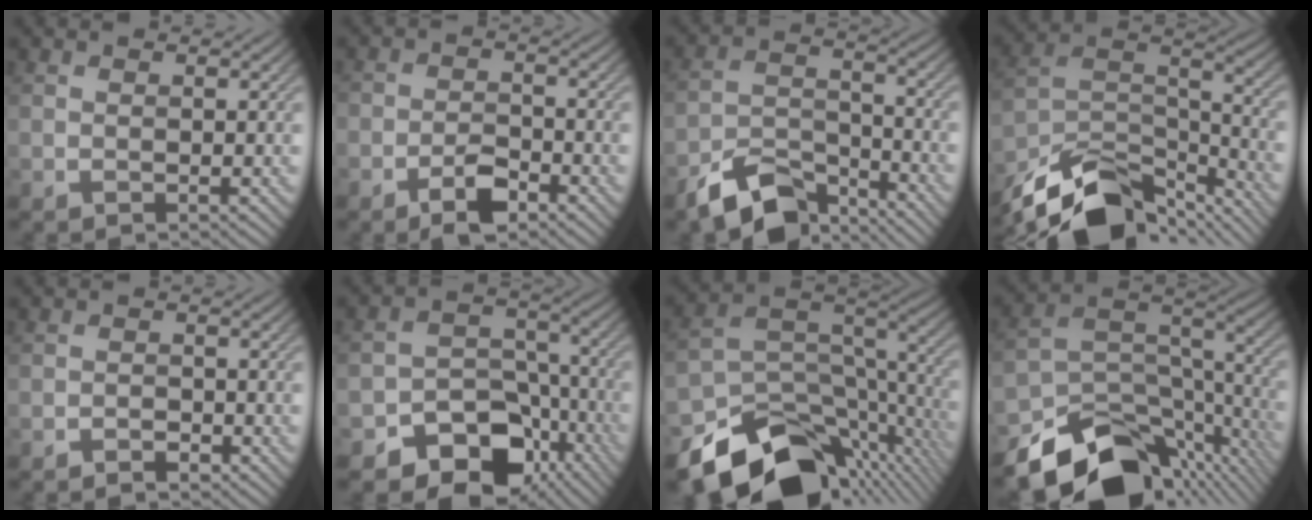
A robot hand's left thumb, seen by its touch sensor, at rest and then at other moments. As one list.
[{"total": 4.1, "force": [-2.7, 1.9, 2.3], "torque": [-0.037, 0.001, -0.054]}, {"total": 9.8, "force": [-7.5, 4.3, 4.6], "torque": [-0.087, -0.013, -0.142]}, {"total": 15.2, "force": [-11.6, 6.4, 7.6], "torque": [-0.182, -0.017, -0.189]}, {"total": 1.4, "force": [-1.2, 0.6, 0.4], "torque": [-0.005, 0.001, -0.024]}, {"total": 11.0, "force": [-7.1, 7.1, 4.5], "torque": [-0.067, -0.007, -0.119]}, {"total": 14.9, "force": [-9.6, 8.0, 8.2], "torque": [-0.183, -0.031, -0.148]}, {"total": 15.3, "force": [-11.0, 7.0, 8.0], "torque": [-0.168, -0.024, -0.170]}]